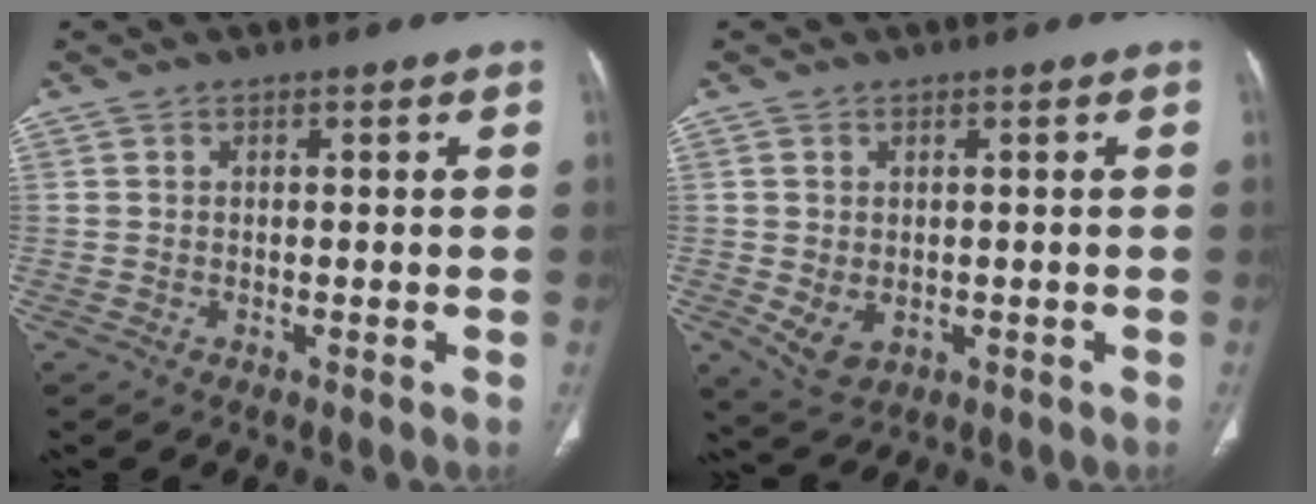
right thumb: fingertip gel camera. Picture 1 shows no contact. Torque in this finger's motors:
{"motor_torque": [-0.33, 0.38, -0.13, 0.08, 0.10]}